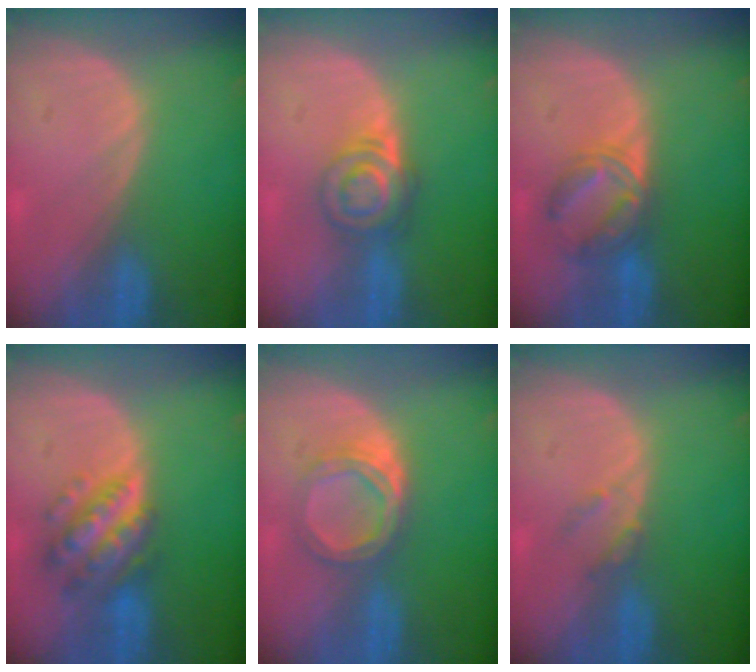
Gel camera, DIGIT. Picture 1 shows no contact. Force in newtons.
{"total": 6.4, "press": 5.5, "slide": 3.3}
{"total": 5.9, "press": 5.8, "slide": 1.0}
{"total": 7.4, "press": 7.3, "slide": 0.5}
{"total": 5.3, "press": 4.9, "slide": 2.0}
{"total": 1.9, "press": 1.9, "slide": 0.1}